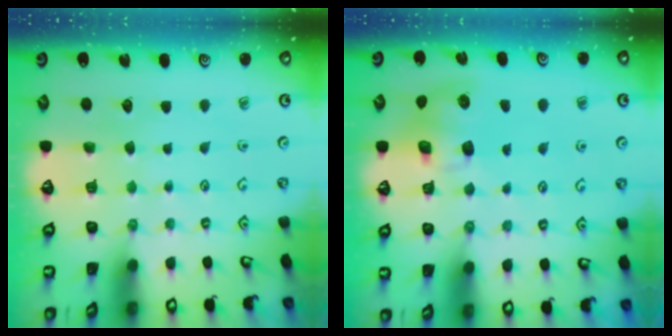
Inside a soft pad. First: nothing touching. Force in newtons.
{"total": 7.9, "press": 7.8, "slide": 1.1}